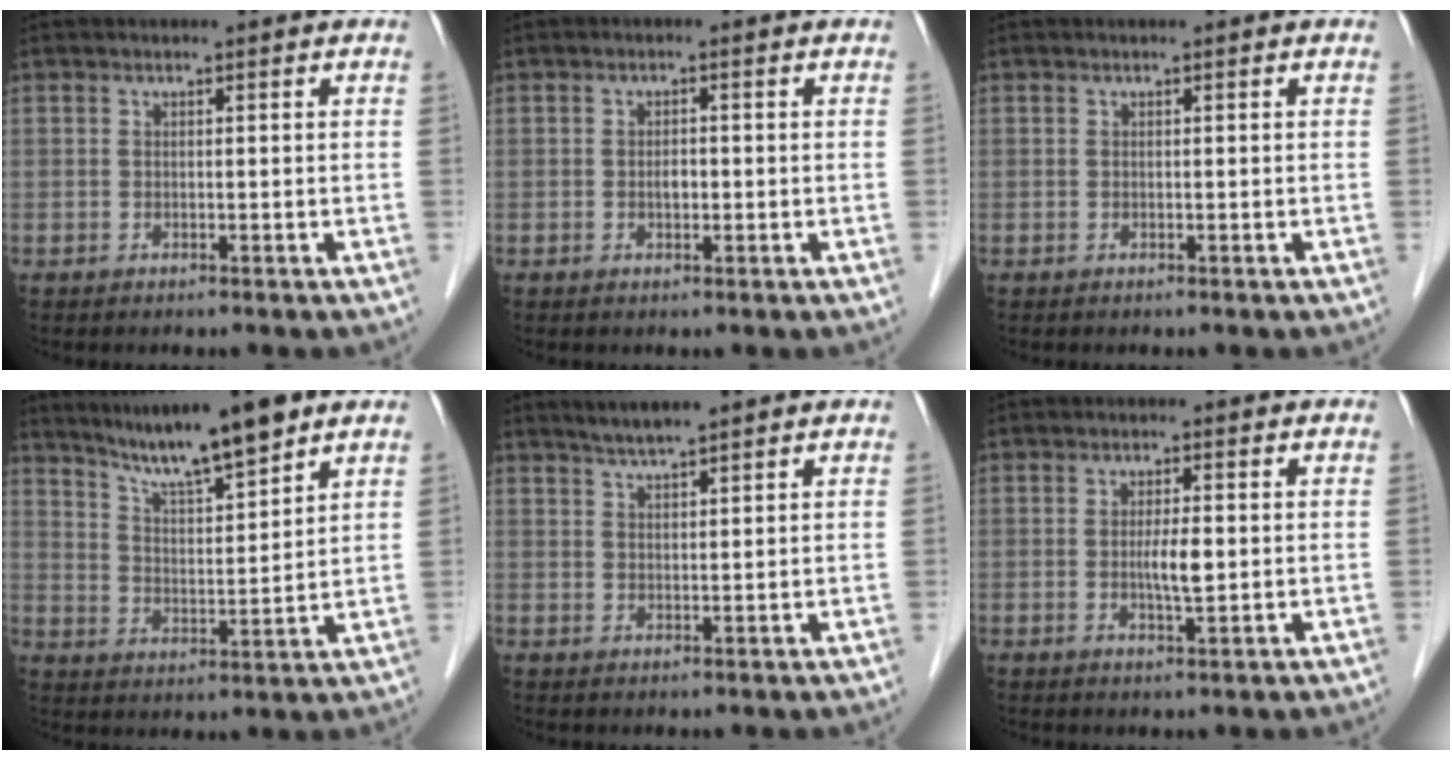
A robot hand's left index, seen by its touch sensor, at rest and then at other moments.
{"total": 1.5, "force": [-0.4, 0.8, 1.2], "torque": [-0.021, 0.002, -0.006]}
{"total": 0.0}
{"total": 10.7, "force": [8.6, 0.2, 6.4], "torque": [-0.112, 0.002, 0.151]}
{"total": 4.2, "force": [3.5, 0.3, 2.4], "torque": [-0.047, 0.013, 0.062]}
{"total": 3.4, "force": [-0.2, 0.6, 3.3], "torque": [-0.062, -0.003, -0.002]}